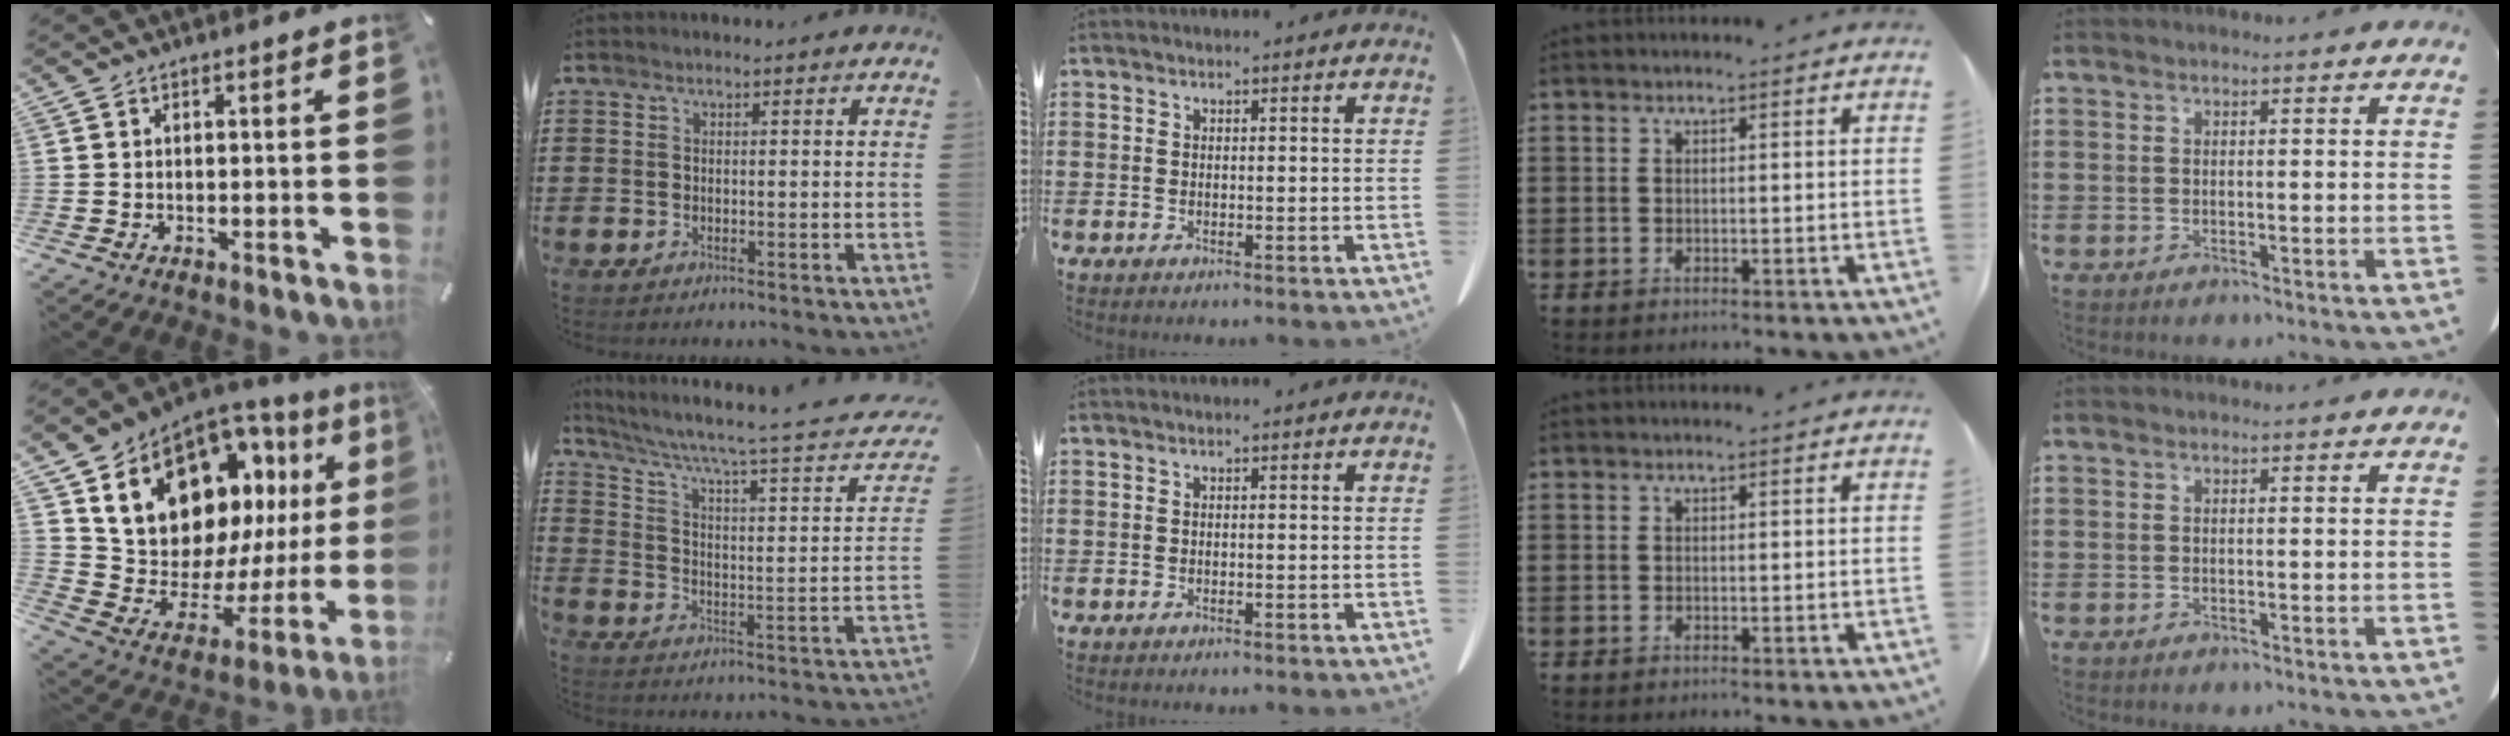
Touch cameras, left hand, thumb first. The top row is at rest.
{"thumb": {"total": 20.0, "force": [11.3, 12.8, 10.4], "torque": [-0.161, -0.087, 0.216]}, "index": {"total": 5.1, "force": [3.3, 0.2, 3.9], "torque": [-0.091, -0.027, 0.046]}}